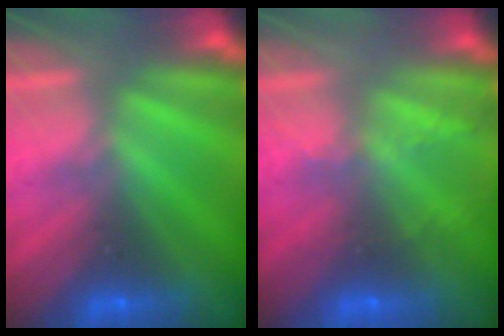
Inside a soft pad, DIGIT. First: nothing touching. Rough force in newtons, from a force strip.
{"total": 2.1}